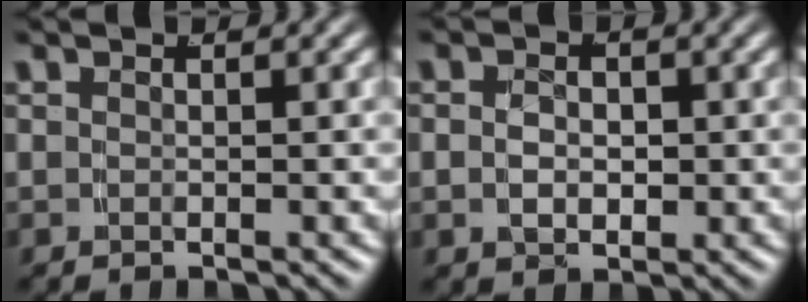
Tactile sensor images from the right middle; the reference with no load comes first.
{"total": 2.1, "force": [-0.2, 1.4, 1.6], "torque": [-0.029, -0.008, 0.005]}